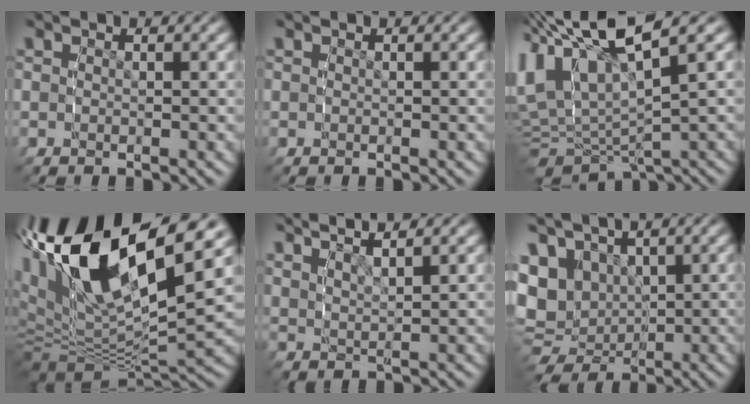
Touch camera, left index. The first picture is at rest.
{"total": 0.0}
{"total": 10.8, "force": [2.9, 7.1, 7.7], "torque": [-0.170, -0.015, 0.055]}
{"total": 18.1, "force": [4.7, 10.7, 13.8], "torque": [-0.281, -0.020, 0.087]}
{"total": 4.5, "force": [3.7, 1.1, 2.4], "torque": [-0.043, 0.001, 0.070]}
{"total": 10.7, "force": [0.2, 9.2, 5.4], "torque": [-0.142, -0.045, 0.022]}